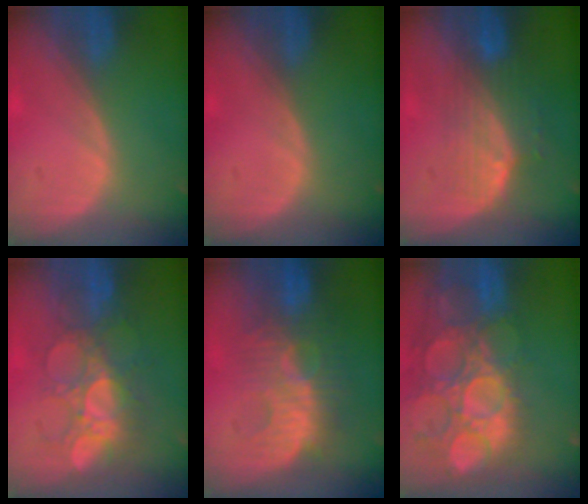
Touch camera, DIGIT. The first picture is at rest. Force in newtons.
{"total": 0.0}
{"total": 7.5, "press": 6.8, "slide": 3.3}
{"total": 8.5, "press": 8.3, "slide": 1.8}
{"total": 9.1, "press": 8.9, "slide": 1.7}
{"total": 15.4, "press": 12.7, "slide": 8.7}